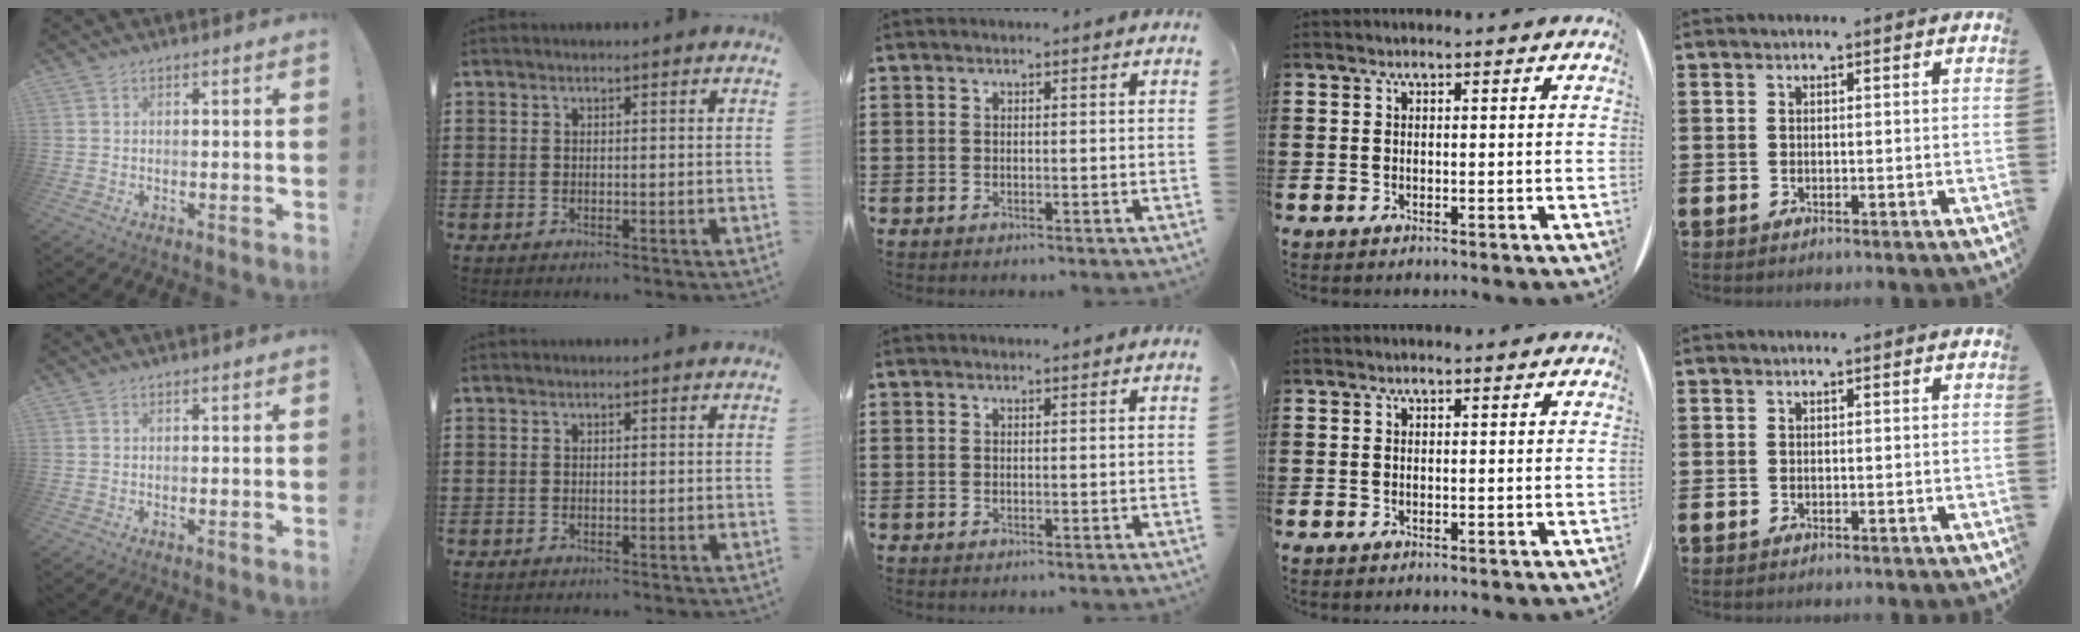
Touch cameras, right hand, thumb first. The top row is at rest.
{}